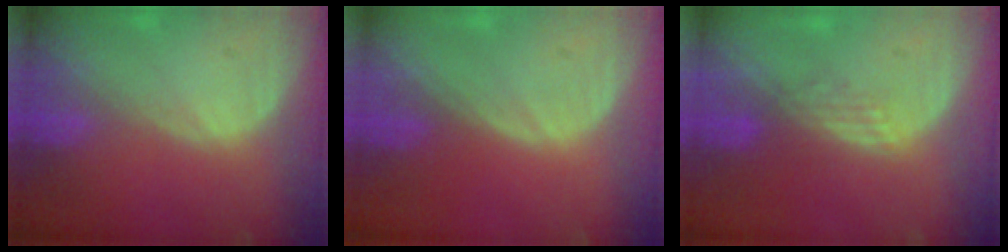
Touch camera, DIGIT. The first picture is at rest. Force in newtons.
{"total": 0.0}
{"total": 2.9, "press": 2.4, "slide": 1.6}